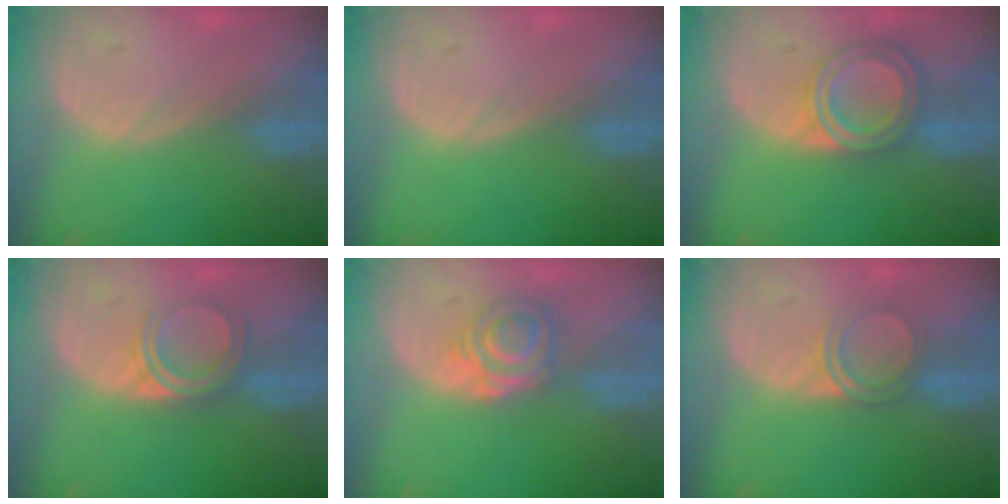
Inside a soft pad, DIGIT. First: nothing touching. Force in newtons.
{"total": 0.0}
{"total": 6.8, "press": 6.0, "slide": 3.2}
{"total": 4.7, "press": 4.2, "slide": 2.2}
{"total": 5.4, "press": 5.1, "slide": 1.6}
{"total": 3.6, "press": 3.3, "slide": 1.2}